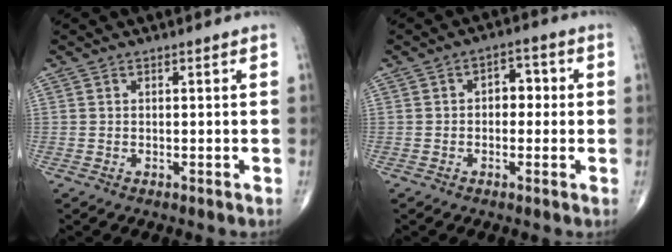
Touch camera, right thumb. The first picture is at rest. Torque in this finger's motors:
{"motor_torque": [-0.18, 0.17, 0.05, 0.02, 0.03]}